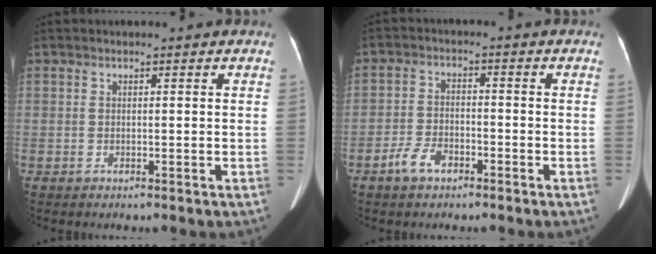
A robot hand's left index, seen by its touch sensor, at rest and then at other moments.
{"total": 4.8, "force": [-4.1, 1.9, 1.7], "torque": [-0.039, -0.001, -0.075]}